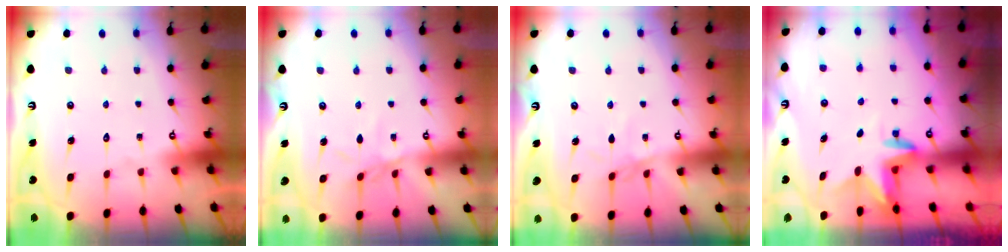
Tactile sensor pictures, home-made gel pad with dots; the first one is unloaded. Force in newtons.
{"total": 4.4, "press": 4.4, "slide": 0.5}
{"total": 2.0, "press": 1.9, "slide": 0.4}
{"total": 3.1, "press": 3.1, "slide": 0.3}